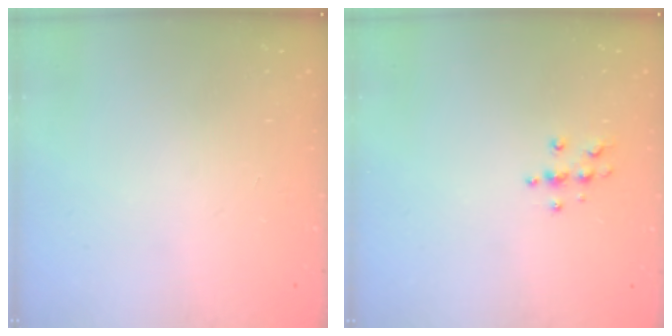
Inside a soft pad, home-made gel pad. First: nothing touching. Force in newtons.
{"total": 5.6, "press": 5.5, "slide": 0.7}